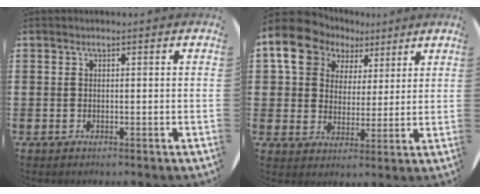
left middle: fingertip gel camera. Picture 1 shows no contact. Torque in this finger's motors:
{"motor_torque": [1.54, -0.60, 1.05, 0.21]}